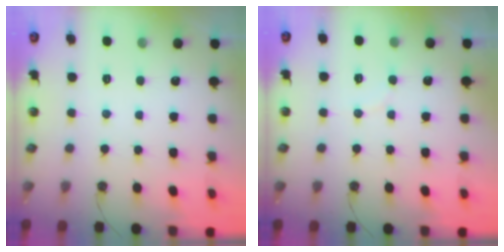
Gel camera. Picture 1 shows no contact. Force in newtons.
{"total": 3.0, "press": 3.0, "slide": 0.3}